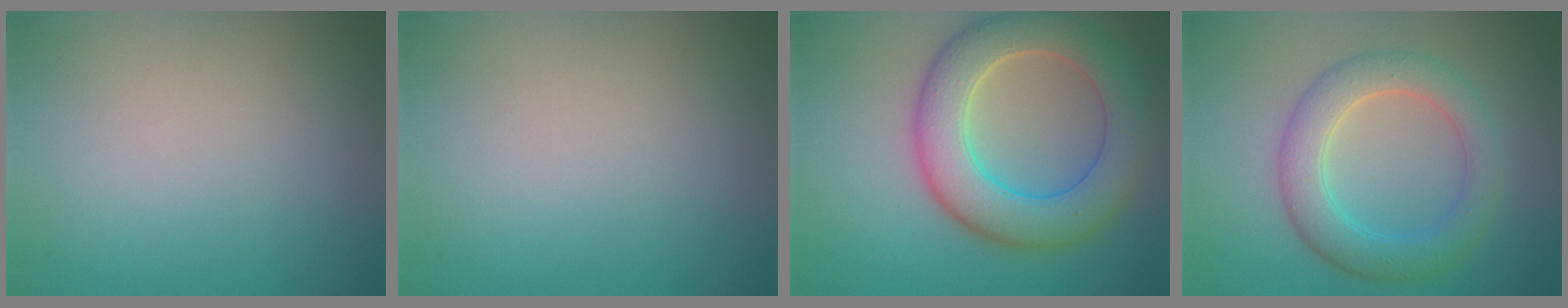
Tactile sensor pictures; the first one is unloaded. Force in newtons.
{"total": 0.0}
{"total": 8.1, "press": 8.1, "slide": 0.6}
{"total": 5.1, "press": 5.0, "slide": 0.4}